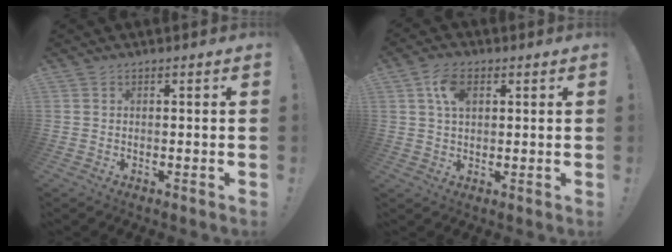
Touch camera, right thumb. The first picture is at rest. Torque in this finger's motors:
{"motor_torque": [0.85, 1.32, -0.21, -0.11, 0.01]}